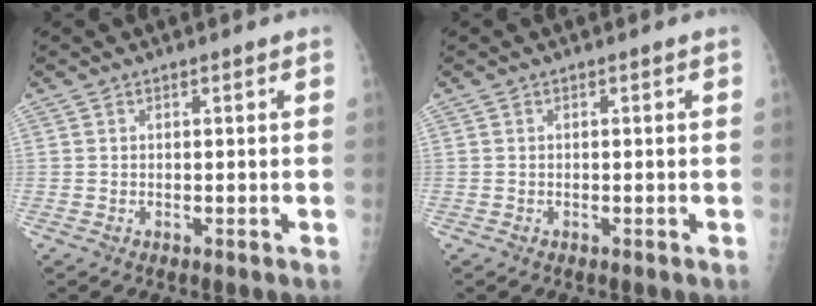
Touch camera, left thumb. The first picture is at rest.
{"total": 0.0}